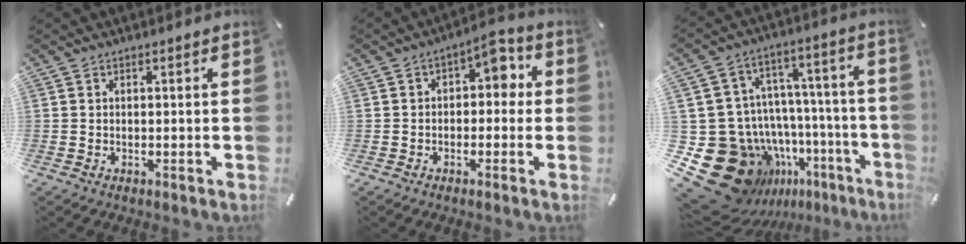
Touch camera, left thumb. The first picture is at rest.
{"total": 5.3, "force": [0.7, 3.5, 3.9], "torque": [-0.057, 0.002, 0.002]}
{"total": 24.1, "force": [-10.7, 18.0, 11.8], "torque": [-0.178, 0.043, -0.118]}